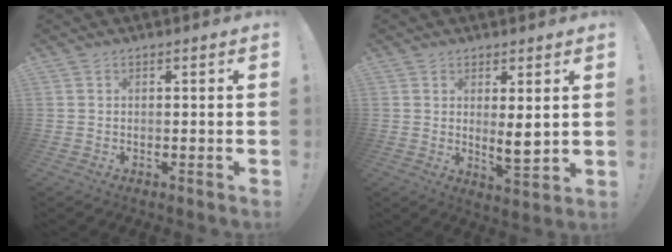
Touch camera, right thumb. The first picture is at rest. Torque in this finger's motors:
{"motor_torque": [0.11, -0.31, 0.11, 0.33, 0.01]}